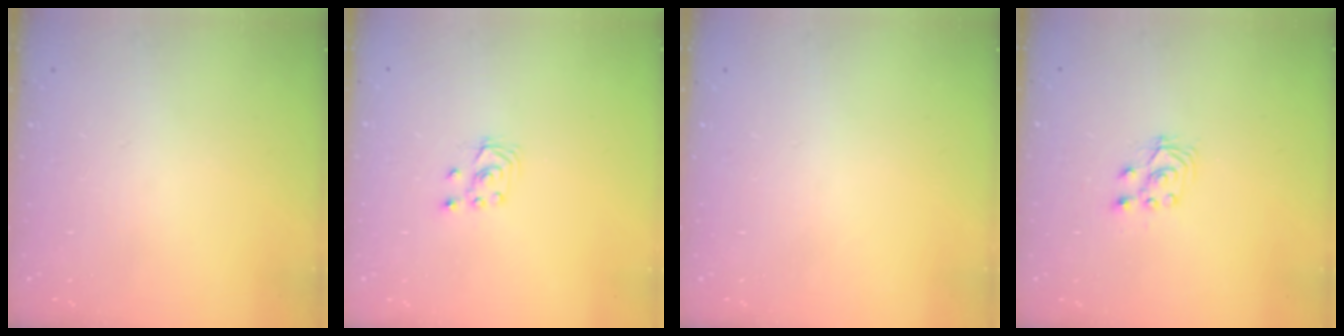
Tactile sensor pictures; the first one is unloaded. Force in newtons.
{"total": 3.5, "press": 3.5, "slide": 0.4}
{"total": 0.0}
{"total": 3.1, "press": 3.0, "slide": 0.7}